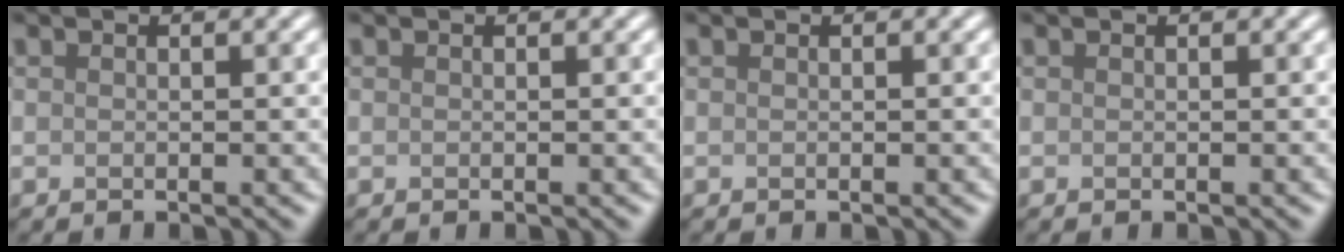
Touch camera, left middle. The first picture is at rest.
{"total": 0.0}
{"total": 0.0}
{"total": 0.0}